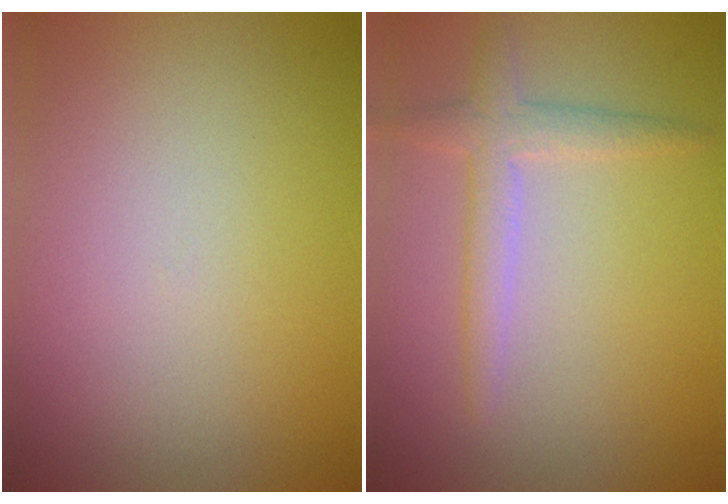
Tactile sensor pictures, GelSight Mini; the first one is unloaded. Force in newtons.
{"total": 2.5, "press": 2.5, "slide": 0.1}